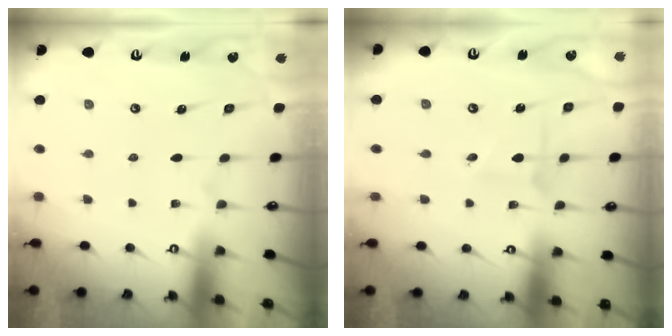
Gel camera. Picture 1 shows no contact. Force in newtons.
{"total": 2.4, "press": 2.4, "slide": 0.2}